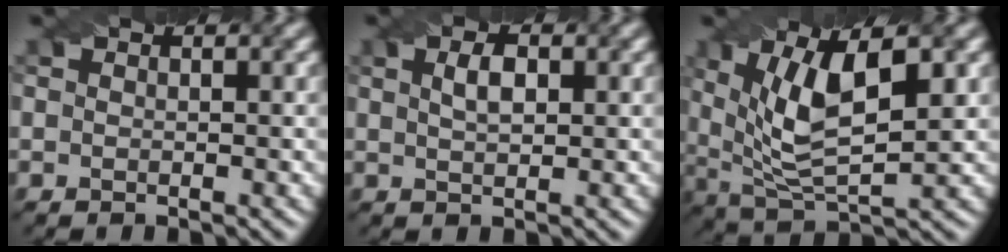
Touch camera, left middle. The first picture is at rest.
{"total": 2.2, "force": [0.8, 1.0, 1.8], "torque": [-0.036, 0.003, 0.016]}
{"total": 8.9, "force": [2.3, 3.7, 7.7], "torque": [-0.153, -0.002, 0.041]}